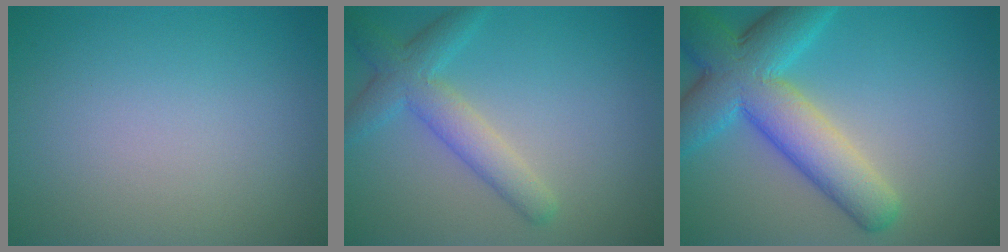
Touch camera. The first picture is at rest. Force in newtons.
{"total": 4.0, "press": 4.0, "slide": 0.2}
{"total": 9.0, "press": 9.0, "slide": 0.3}